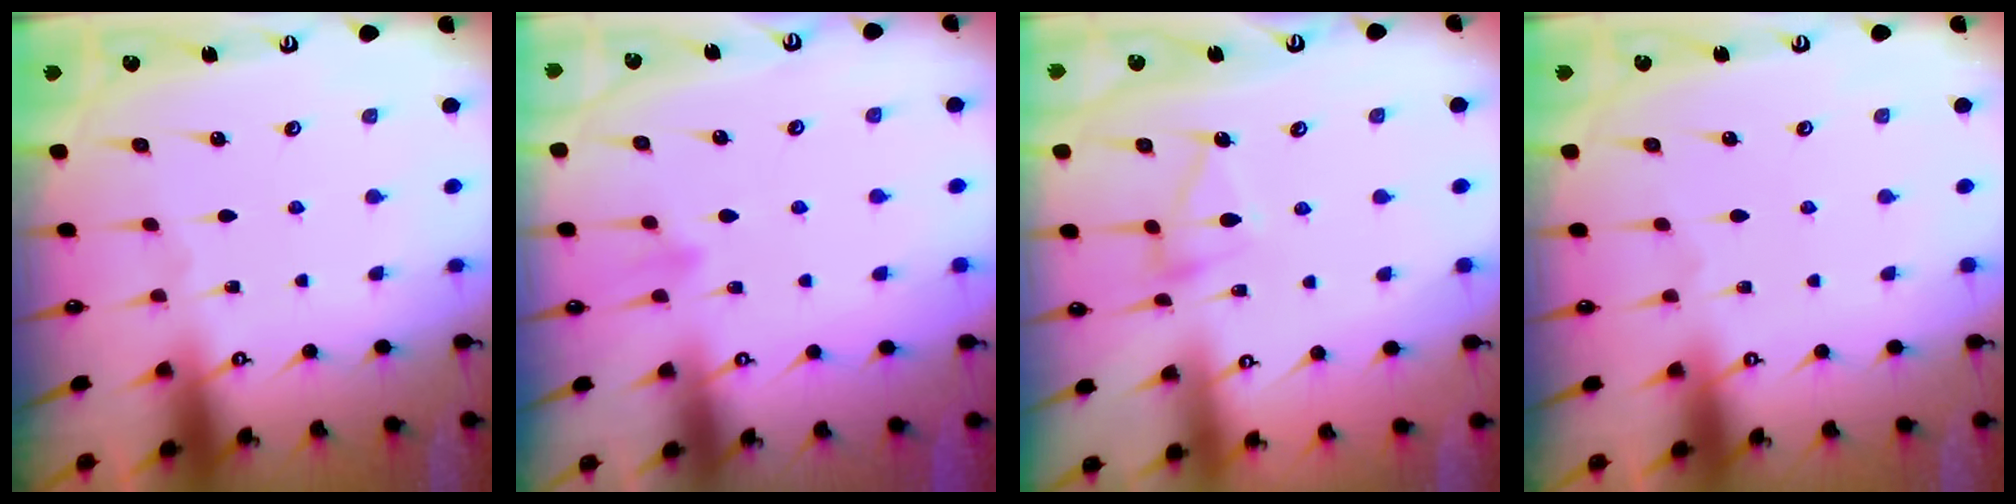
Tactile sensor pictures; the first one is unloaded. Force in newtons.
{"total": 7.7, "press": 7.5, "slide": 1.5}
{"total": 9.2, "press": 9.2, "slide": 0.6}
{"total": 4.0, "press": 4.0, "slide": 0.1}